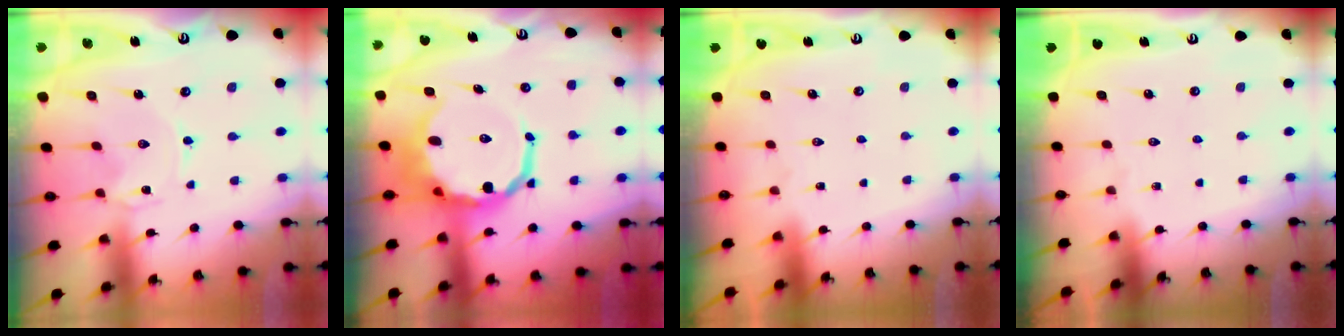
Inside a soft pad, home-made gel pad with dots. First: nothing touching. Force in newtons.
{"total": 12.5, "press": 12.2, "slide": 2.5}
{"total": 1.6, "press": 1.6, "slide": 0.1}
{"total": 0.0}